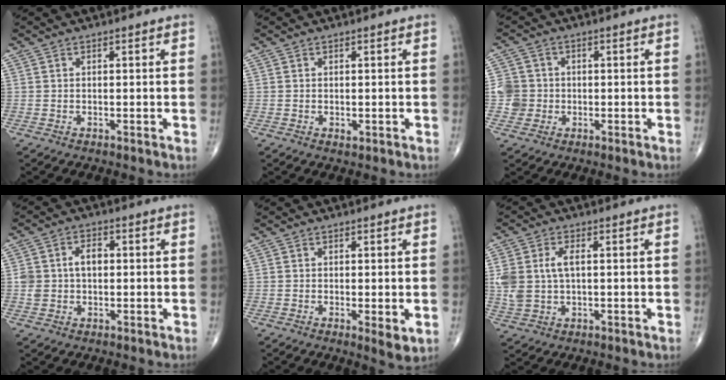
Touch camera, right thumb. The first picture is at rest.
{"total": 0.9, "force": [-0.1, 0.6, 0.6], "torque": [-0.009, -0.002, -0.001]}
{"total": 4.8, "force": [-0.6, 4.7, 0.6], "torque": [0.014, 0.008, -0.015]}
{"total": 5.9, "force": [0.6, 3.8, 4.5], "torque": [-0.087, 0.016, 0.013]}
{"total": 3.3, "force": [-0.5, 0.9, 3.1], "torque": [-0.051, -0.013, -0.010]}
{"total": 7.1, "force": [0.9, 4.1, 5.8], "torque": [-0.136, 0.008, 0.022]}